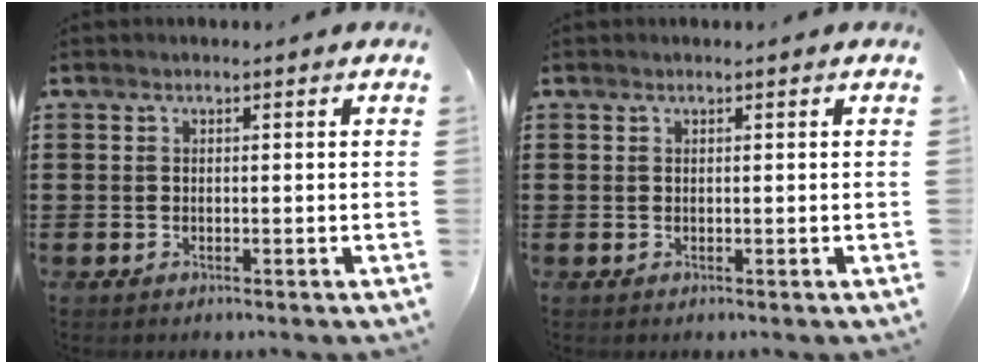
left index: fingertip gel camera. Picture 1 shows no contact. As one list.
[{"total": 0.0}]